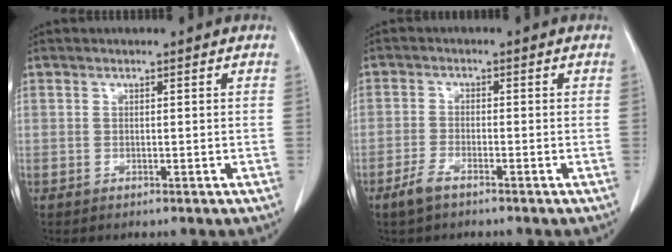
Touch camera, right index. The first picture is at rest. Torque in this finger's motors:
{"motor_torque": [0.02, 0.00, 0.03, 0.03]}